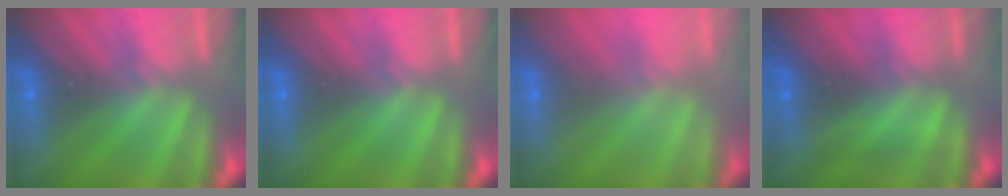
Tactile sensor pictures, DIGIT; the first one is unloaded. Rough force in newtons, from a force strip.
{"total": 0.0}
{"total": 2.3}
{"total": 1.8}